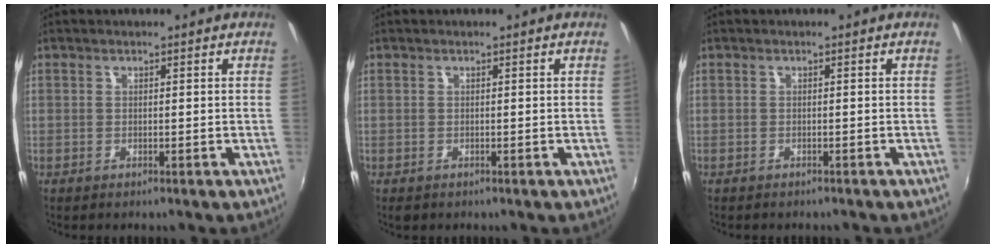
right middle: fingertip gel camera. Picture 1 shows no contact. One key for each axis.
{"total": 0.7, "fx": -0.4, "fy": 0.5, "fz": 0.2, "tx": -0.006, "ty": -0.004, "tz": -0.007}
{"total": 1.2, "fx": -1.1, "fy": 0.4, "fz": 0.2, "tx": -0.009, "ty": -0.005, "tz": -0.014}